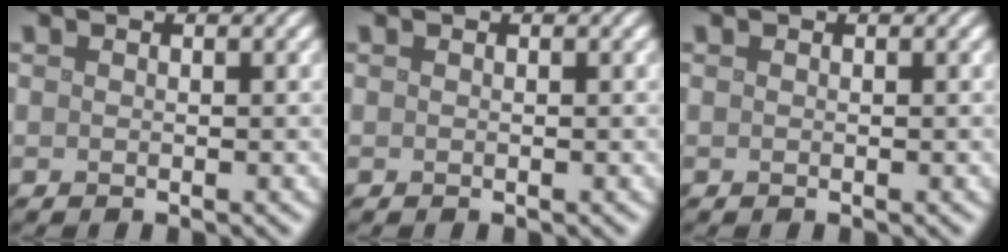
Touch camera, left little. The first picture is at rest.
{"total": 0.0}
{"total": 0.0}